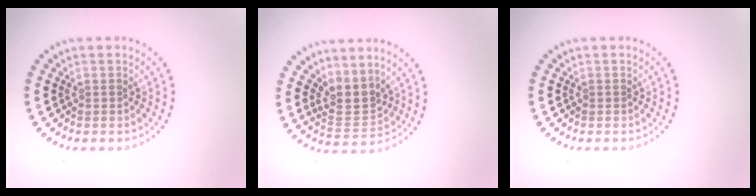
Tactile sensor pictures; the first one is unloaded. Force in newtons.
{"total": 3.0, "press": 2.5, "slide": 1.7}
{"total": 0.0}